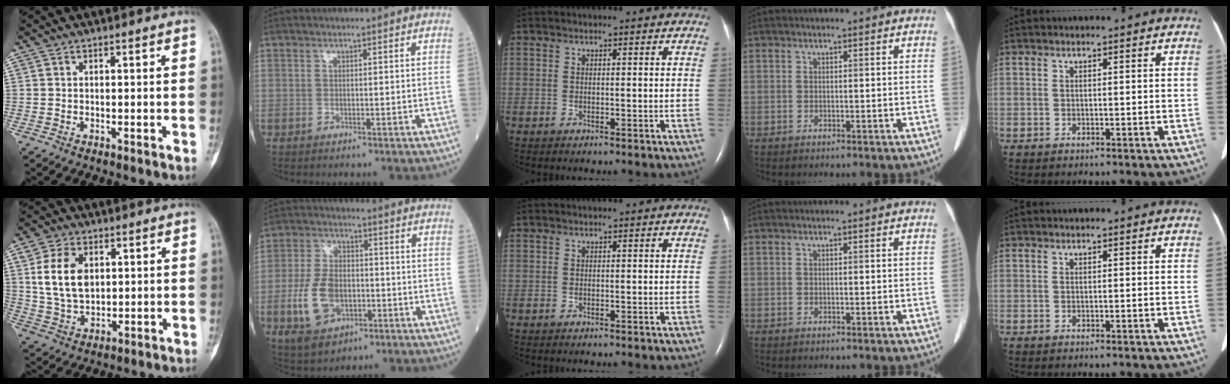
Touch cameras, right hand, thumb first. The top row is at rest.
{"thumb": {"total": 10.4, "force": [2.5, 6.8, 7.4], "torque": [-0.129, -0.007, 0.056]}, "index": {"total": 10.5, "force": [-3.2, 6.4, 7.7], "torque": [-0.169, 0.005, -0.052]}}